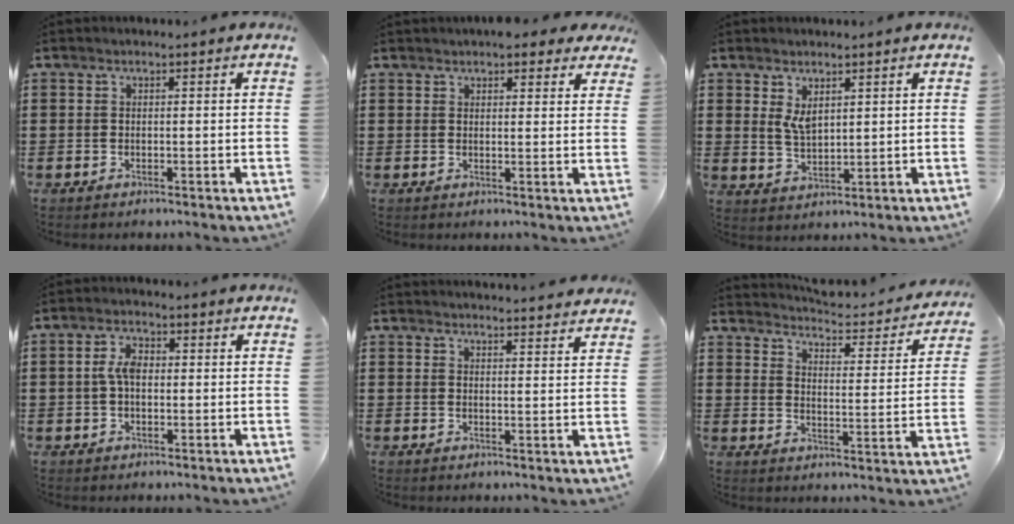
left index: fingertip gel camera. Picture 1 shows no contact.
{"total": 3.2, "force": [2.8, 1.1, 1.2], "torque": [-0.015, -0.005, 0.047]}
{"total": 3.6, "force": [2.1, 1.9, 2.3], "torque": [-0.049, 0.004, 0.039]}
{"total": 3.9, "force": [0.4, 2.0, 3.4], "torque": [-0.075, 0.007, 0.002]}
{"total": 2.8, "force": [2.8, -0.5, 0.0], "torque": [-0.001, -0.016, 0.049]}
{"total": 3.5, "force": [3.5, 0.0, 0.5], "torque": [-0.025, -0.036, 0.050]}